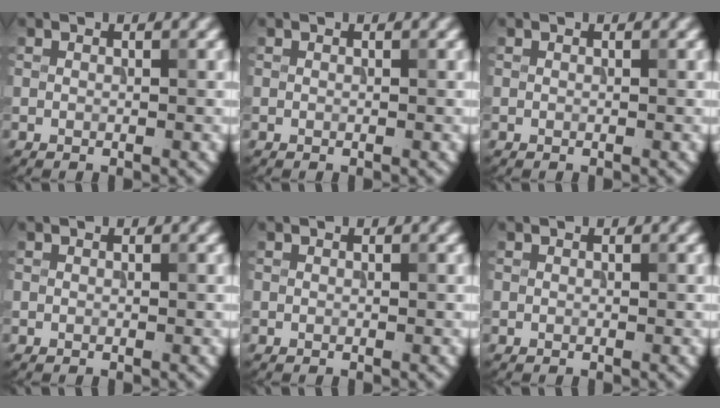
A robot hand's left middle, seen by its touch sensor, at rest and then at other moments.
{"total": 0.0}
{"total": 0.0}
{"total": 0.0}
{"total": 0.0}
{"total": 0.0}